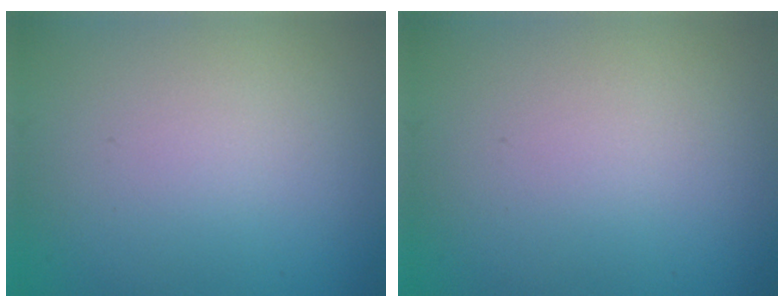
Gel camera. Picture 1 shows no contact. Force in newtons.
{"total": 0.0}